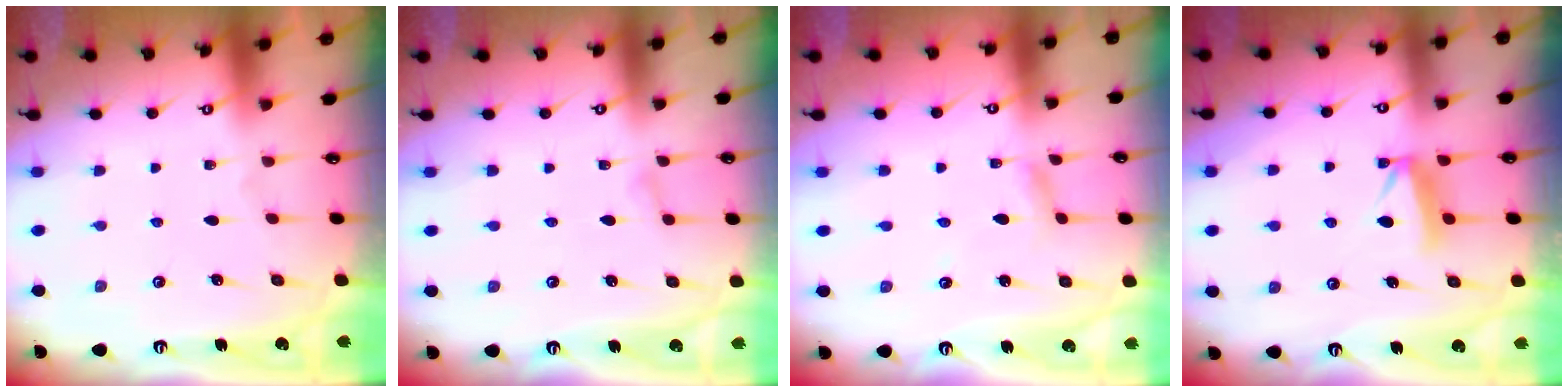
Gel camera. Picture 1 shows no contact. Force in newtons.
{"total": 2.2, "press": 2.1, "slide": 0.3}
{"total": 2.6, "press": 2.6, "slide": 0.2}
{"total": 8.0, "press": 8.0, "slide": 0.4}